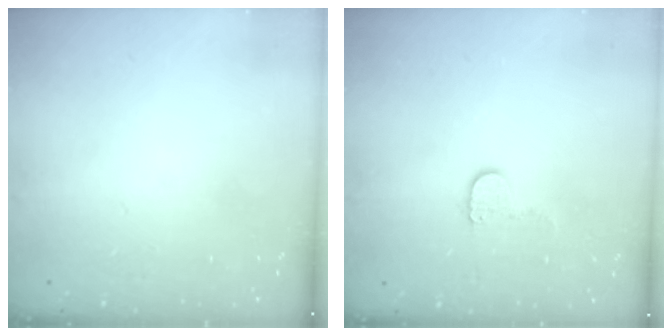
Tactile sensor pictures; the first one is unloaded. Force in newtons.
{"total": 5.4, "press": 5.3, "slide": 0.5}